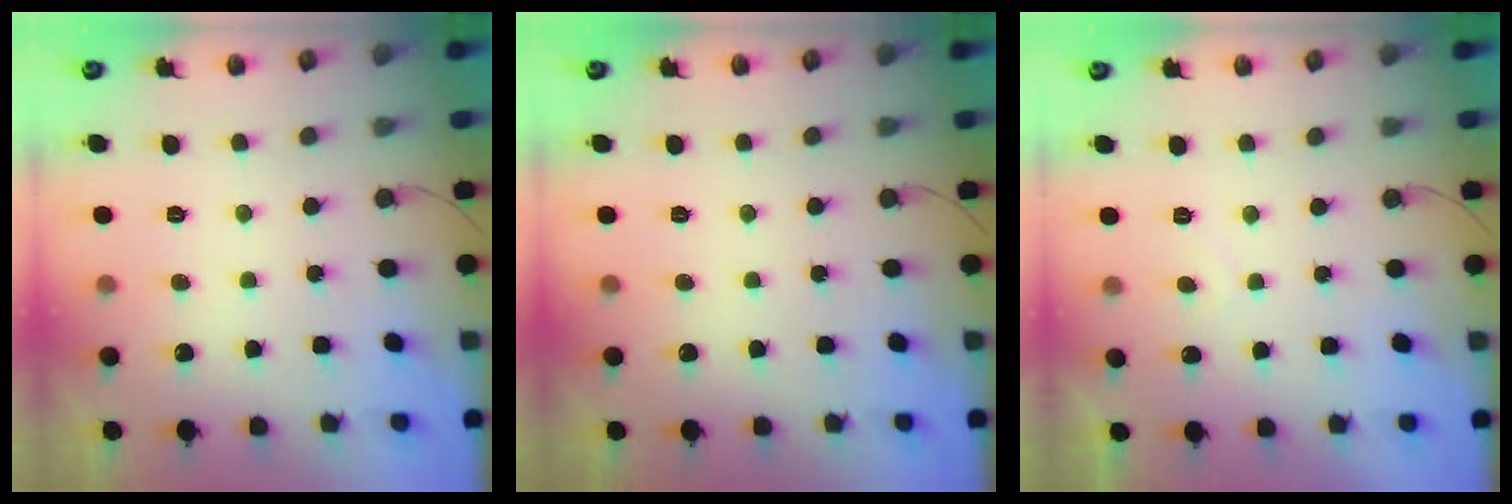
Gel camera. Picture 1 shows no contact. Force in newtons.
{"total": 0.0}
{"total": 0.5, "press": 0.1, "slide": 0.5}